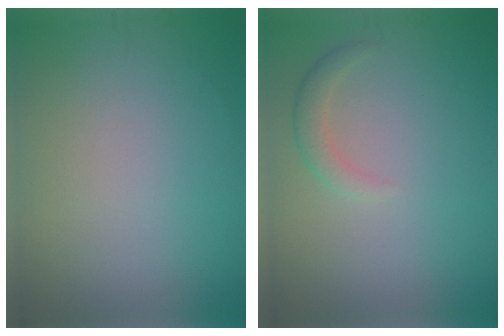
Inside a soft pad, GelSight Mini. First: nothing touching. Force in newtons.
{"total": 1.6, "press": 1.6, "slide": 0.1}